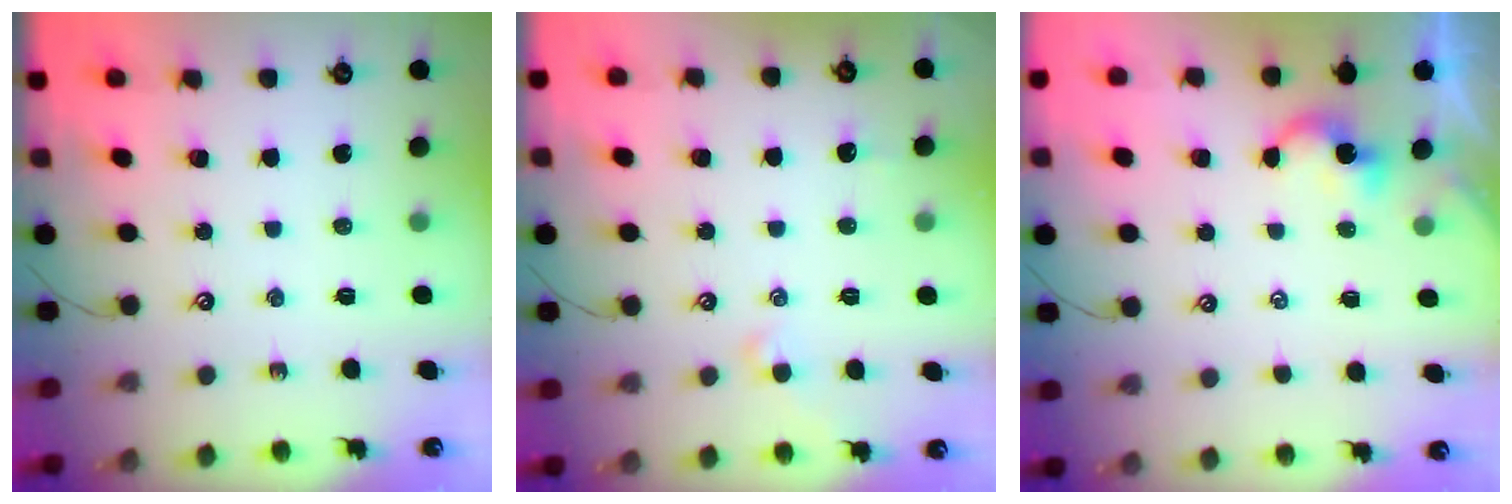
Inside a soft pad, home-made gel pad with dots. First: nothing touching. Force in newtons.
{"total": 1.9, "press": 1.8, "slide": 0.6}
{"total": 2.9, "press": 2.9, "slide": 0.2}